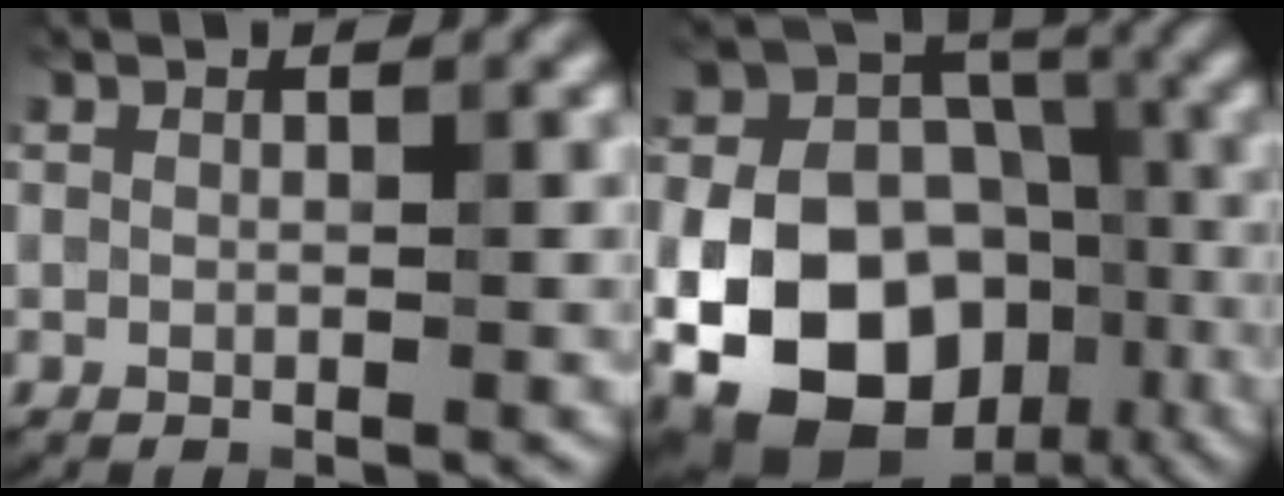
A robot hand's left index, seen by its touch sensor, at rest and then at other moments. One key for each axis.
{"total": 16.2, "fx": -5.6, "fy": 12.0, "fz": 9.3, "tx": -0.182, "ty": -0.017, "tz": -0.094}